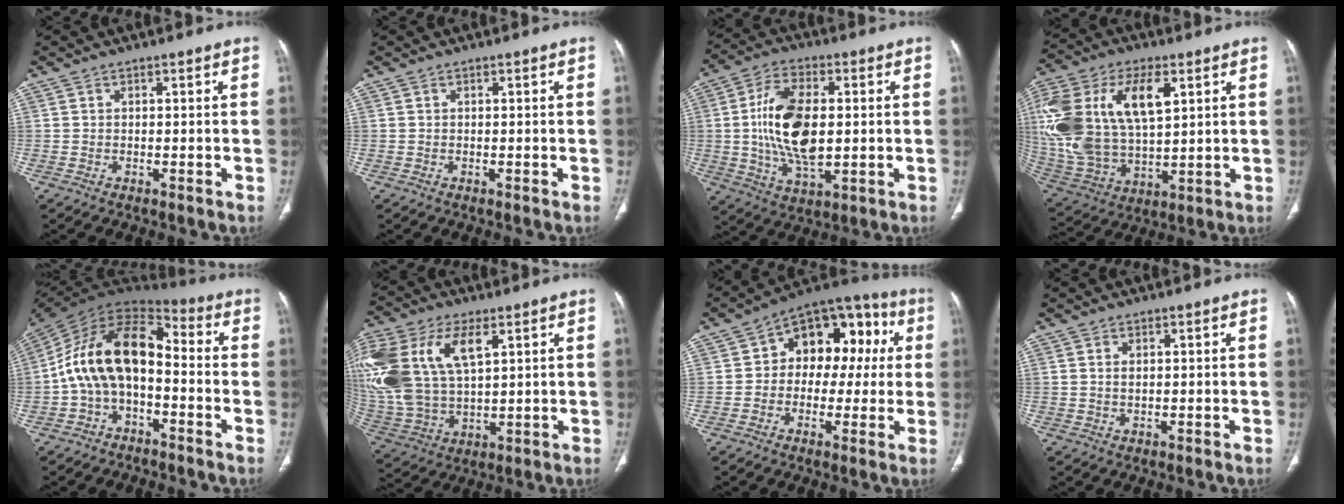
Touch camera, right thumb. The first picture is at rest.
{"total": 0.0}
{"total": 15.6, "force": [0.7, 8.1, 13.4], "torque": [-0.250, -0.003, 0.015]}
{"total": 26.9, "force": [7.4, 14.7, 21.2], "torque": [-0.469, 0.000, 0.145]}
{"total": 16.3, "force": [-2.2, 9.6, 12.9], "torque": [-0.221, 0.067, -0.051]}
{"total": 25.8, "force": [8.9, 14.7, 19.2], "torque": [-0.463, 0.010, 0.175]}
{"total": 16.0, "force": [2.3, 10.9, 11.5], "torque": [-0.096, 0.045, 0.022]}
{"total": 1.3, "force": [0.5, 0.5, 1.0], "torque": [-0.024, -0.001, 0.012]}